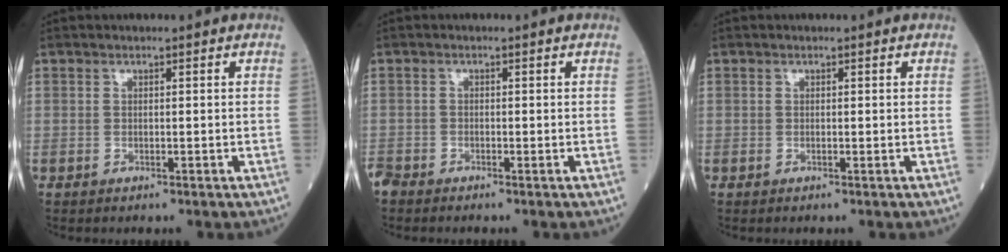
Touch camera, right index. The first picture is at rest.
{"total": 2.1, "force": [-2.0, 0.5, 0.3], "torque": [-0.009, -0.007, -0.038]}
{"total": 0.0}